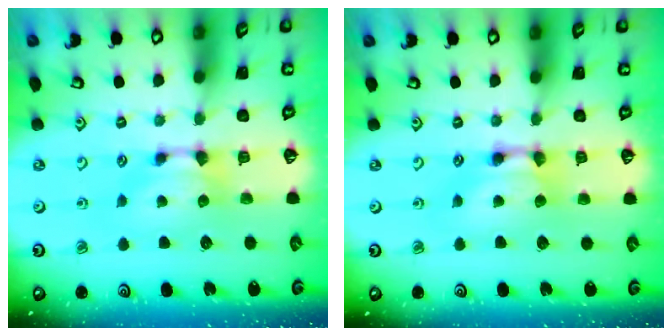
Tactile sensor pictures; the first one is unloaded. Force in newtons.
{"total": 2.1, "press": 2.1, "slide": 0.1}